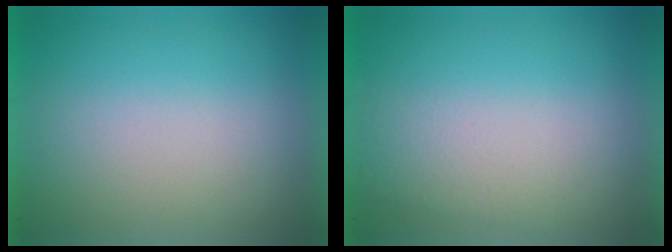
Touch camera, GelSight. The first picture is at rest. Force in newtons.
{"total": 1.0}